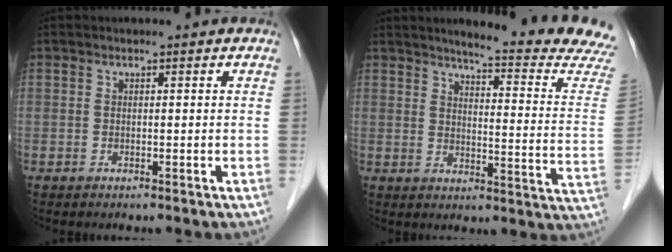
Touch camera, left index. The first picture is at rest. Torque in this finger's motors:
{"motor_torque": [0.26, -0.15, 0.21, 0.05]}